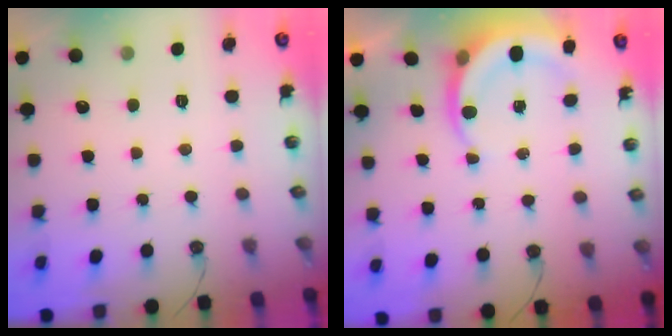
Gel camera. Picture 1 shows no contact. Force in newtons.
{"total": 5.8, "press": 5.8, "slide": 0.6}